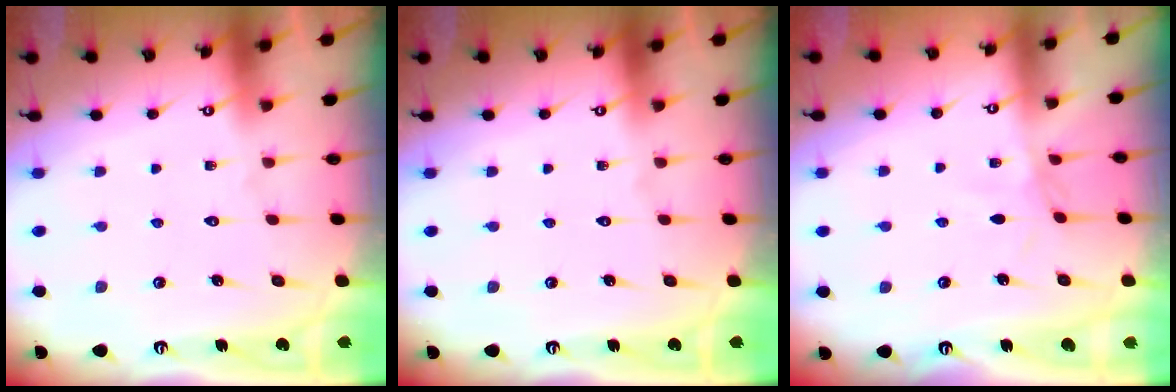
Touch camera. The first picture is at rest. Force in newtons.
{"total": 0.0}
{"total": 1.7, "press": 1.7, "slide": 0.2}